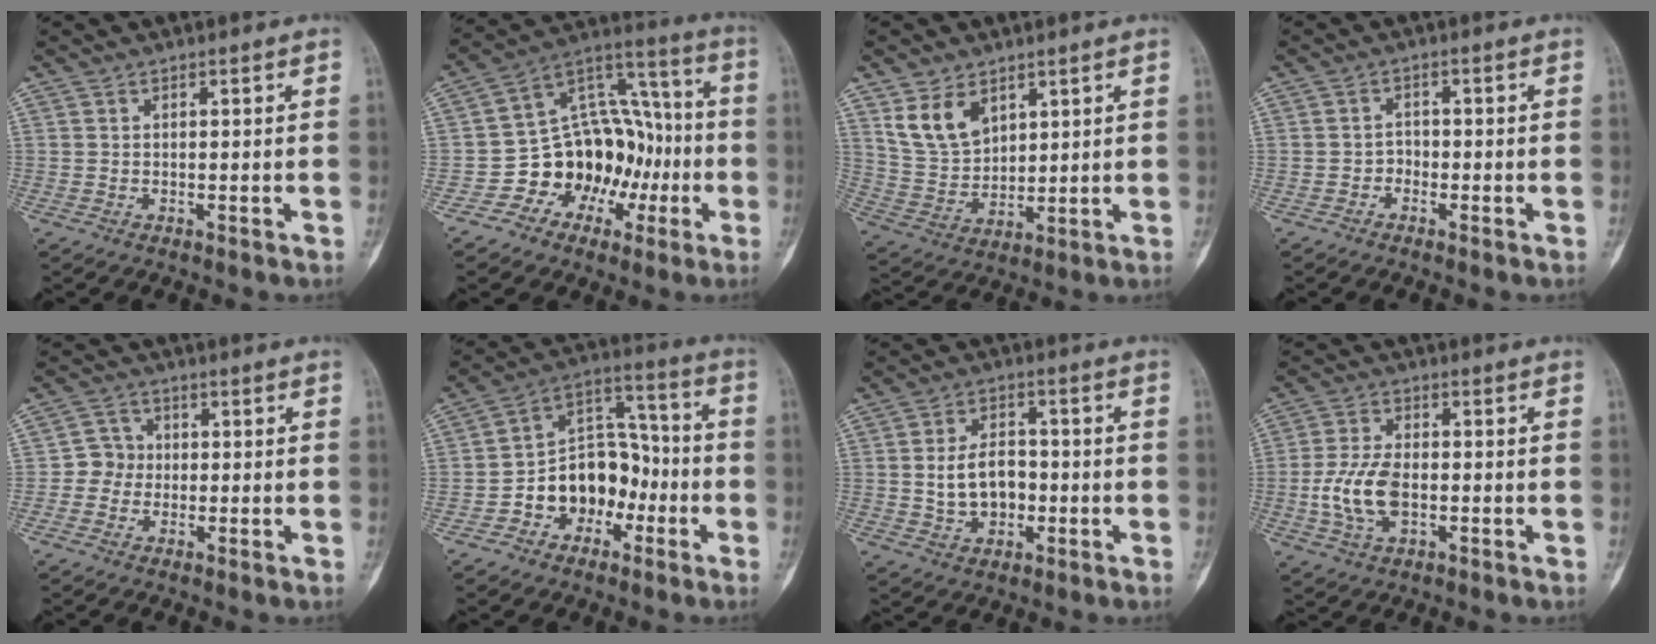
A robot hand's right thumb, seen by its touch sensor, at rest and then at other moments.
{"total": 17.8, "force": [-4.8, 13.8, 10.2], "torque": [-0.092, 0.077, -0.073]}
{"total": 9.3, "force": [5.1, 5.9, 5.0], "torque": [-0.080, -0.023, 0.113]}
{"total": 1.6, "force": [-1.0, 1.2, 0.4], "torque": [0.009, 0.009, -0.025]}
{"total": 4.1, "force": [-0.6, 3.9, 1.0], "torque": [0.008, 0.012, -0.023]}
{"total": 13.8, "force": [-4.7, 10.1, 8.0], "torque": [-0.085, 0.066, -0.084]}
{"total": 8.3, "force": [-0.9, 5.9, 5.8], "torque": [-0.076, 0.016, -0.014]}
{"total": 9.2, "force": [-1.6, 5.3, 7.4], "torque": [-0.154, 0.009, -0.031]}